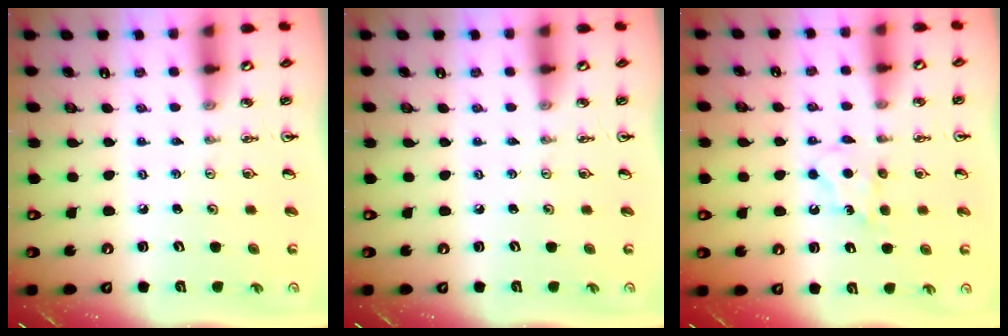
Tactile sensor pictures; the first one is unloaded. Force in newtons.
{"total": 0.0}
{"total": 6.6, "press": 6.5, "slide": 1.4}